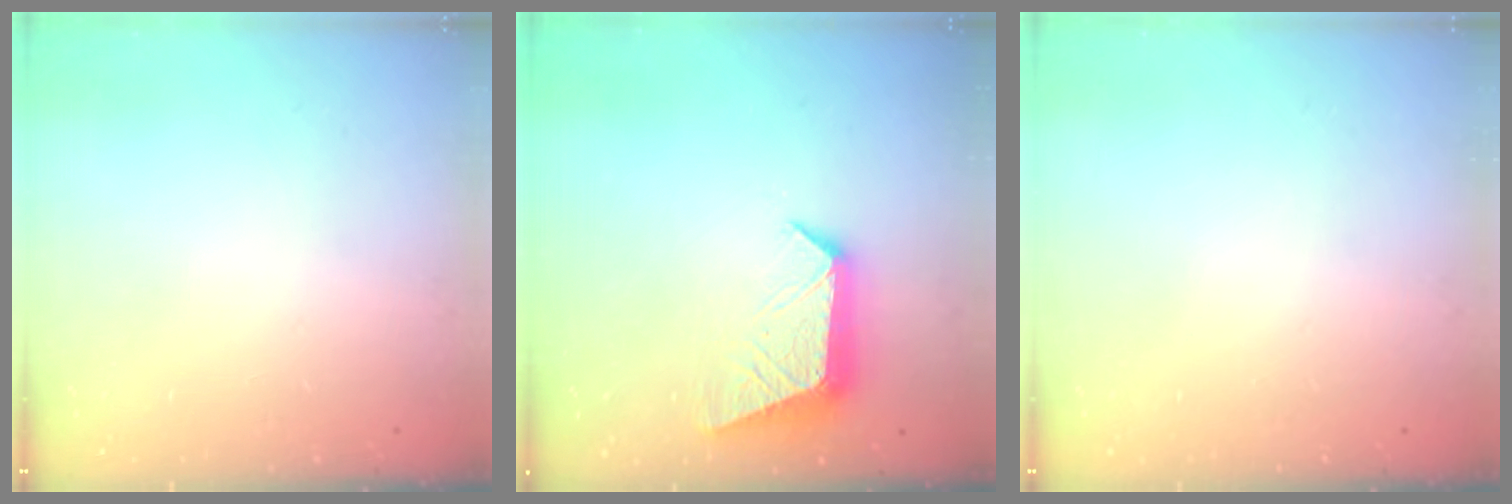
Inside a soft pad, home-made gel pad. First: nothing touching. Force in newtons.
{"total": 10.7, "press": 10.6, "slide": 1.1}
{"total": 0.0}